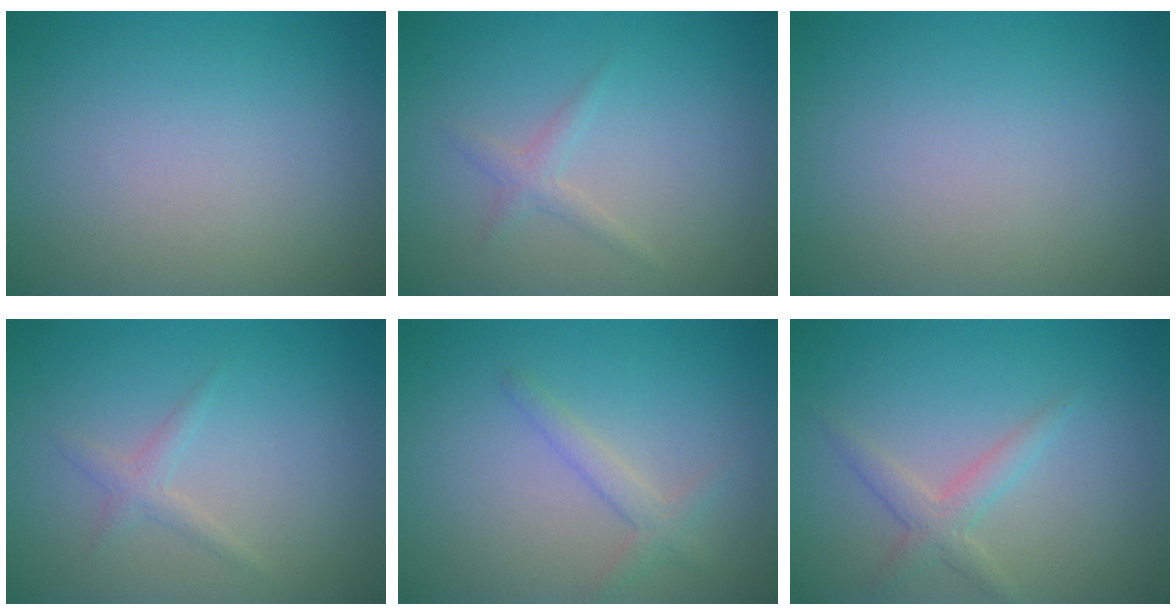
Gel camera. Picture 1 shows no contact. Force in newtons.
{"total": 1.2, "press": 1.2, "slide": 0.1}
{"total": 0.0}
{"total": 1.2, "press": 1.2, "slide": 0.1}
{"total": 1.7, "press": 1.7, "slide": 0.2}
{"total": 2.1, "press": 2.1, "slide": 0.1}